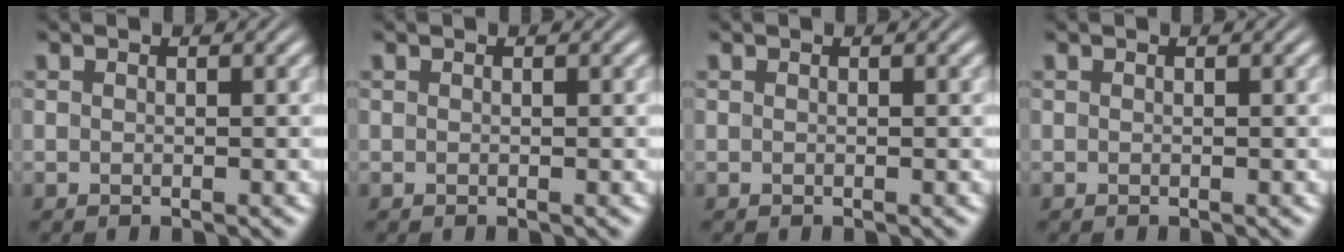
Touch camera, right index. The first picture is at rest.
{"total": 0.0}
{"total": 0.0}
{"total": 0.0}